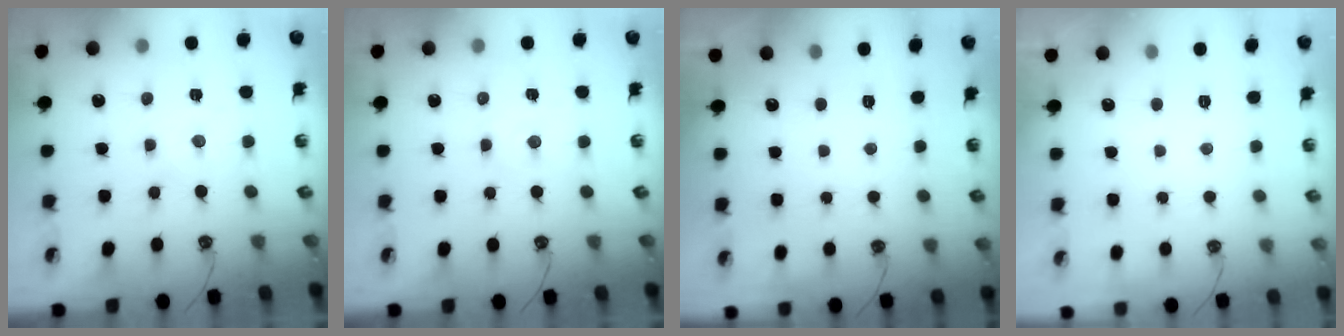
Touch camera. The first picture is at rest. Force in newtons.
{"total": 1.9, "press": 1.9, "slide": 0.3}
{"total": 0.0}
{"total": 0.0}